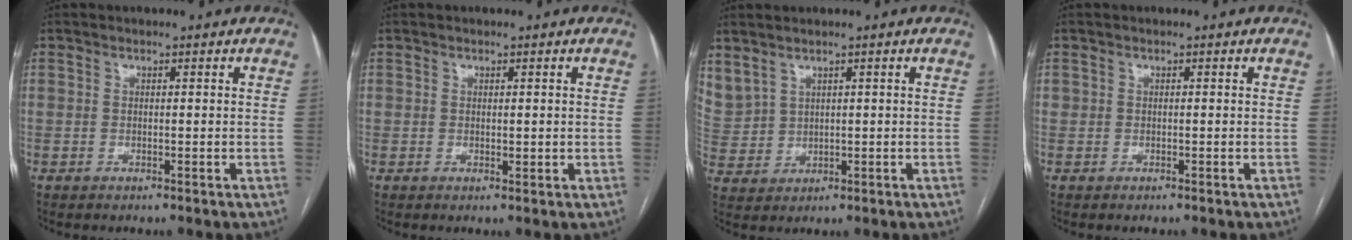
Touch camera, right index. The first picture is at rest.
{"total": 1.1, "force": [0.2, 0.5, 1.0], "torque": [-0.014, -0.005, 0.006]}
{"total": 7.4, "force": [4.6, 4.9, 2.9], "torque": [-0.094, 0.010, 0.116]}
{"total": 0.0}